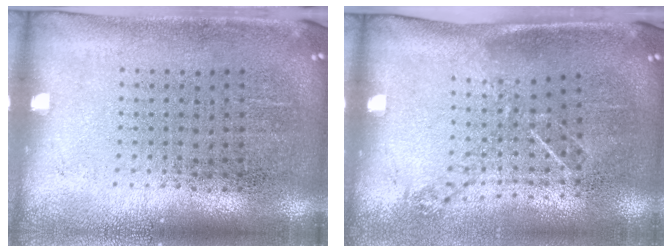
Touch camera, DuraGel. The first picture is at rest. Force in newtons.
{"total": 1.1, "press": 0.9, "slide": 0.6}